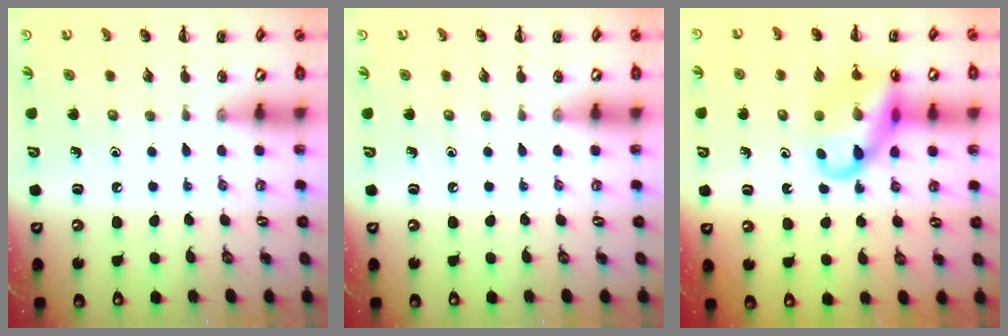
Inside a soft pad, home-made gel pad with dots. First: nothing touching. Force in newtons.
{"total": 0.0}
{"total": 15.5, "press": 15.3, "slide": 2.3}